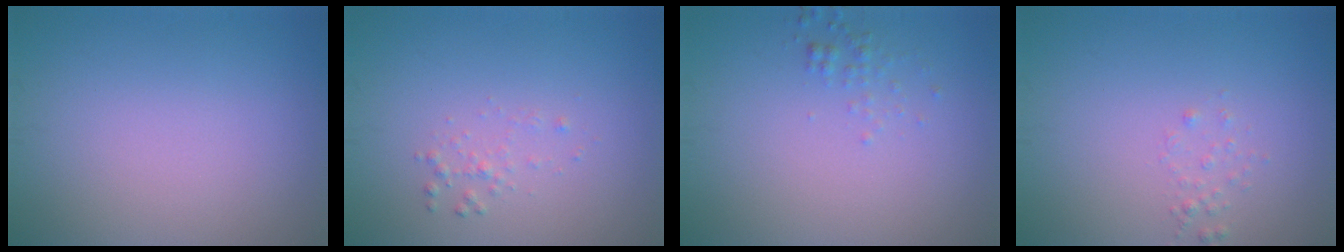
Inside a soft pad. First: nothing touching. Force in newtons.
{"total": 0.9, "press": 0.9, "slide": 0.0}
{"total": 0.9, "press": 0.9, "slide": 0.0}
{"total": 0.7, "press": 0.7, "slide": 0.1}